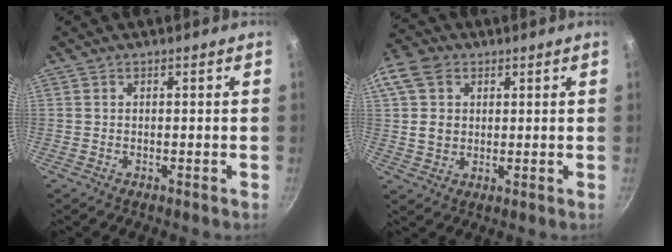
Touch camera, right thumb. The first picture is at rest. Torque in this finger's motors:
{"motor_torque": [-1.10, 1.40, 0.36, -0.14, 0.14]}